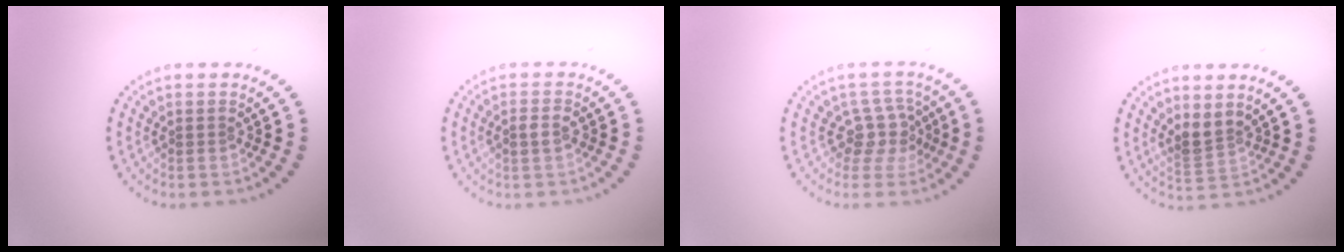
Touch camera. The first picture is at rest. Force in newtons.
{"total": 1.6, "press": 1.6, "slide": 0.2}
{"total": 3.0, "press": 2.4, "slide": 1.7}
{"total": 2.3, "press": 1.9, "slide": 1.4}